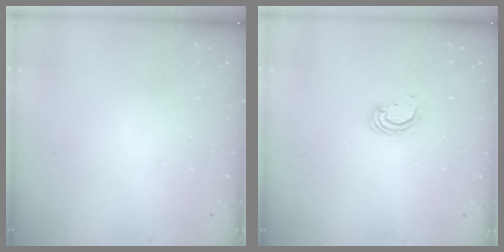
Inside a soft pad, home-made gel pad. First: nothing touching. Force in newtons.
{"total": 3.1, "press": 3.1, "slide": 0.1}